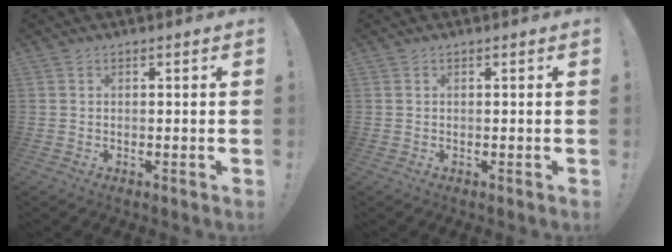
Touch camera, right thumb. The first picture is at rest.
{"total": 0.0}